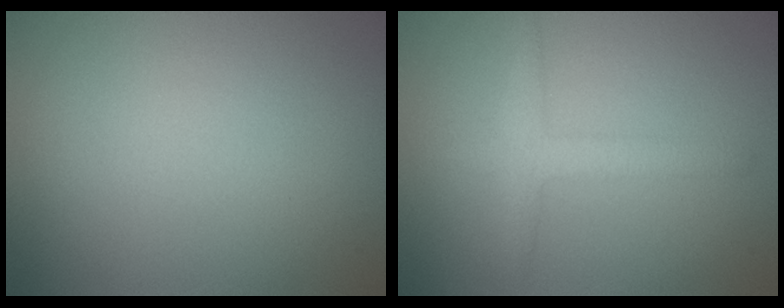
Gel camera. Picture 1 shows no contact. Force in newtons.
{"total": 2.3, "press": 2.3, "slide": 0.1}